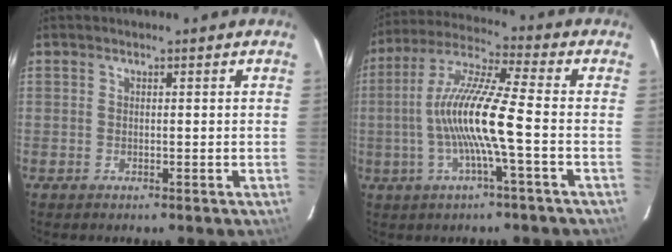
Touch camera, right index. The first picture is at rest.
{"total": 12.5, "force": [-2.4, 0.0, 12.3], "torque": [-0.242, 0.005, -0.047]}